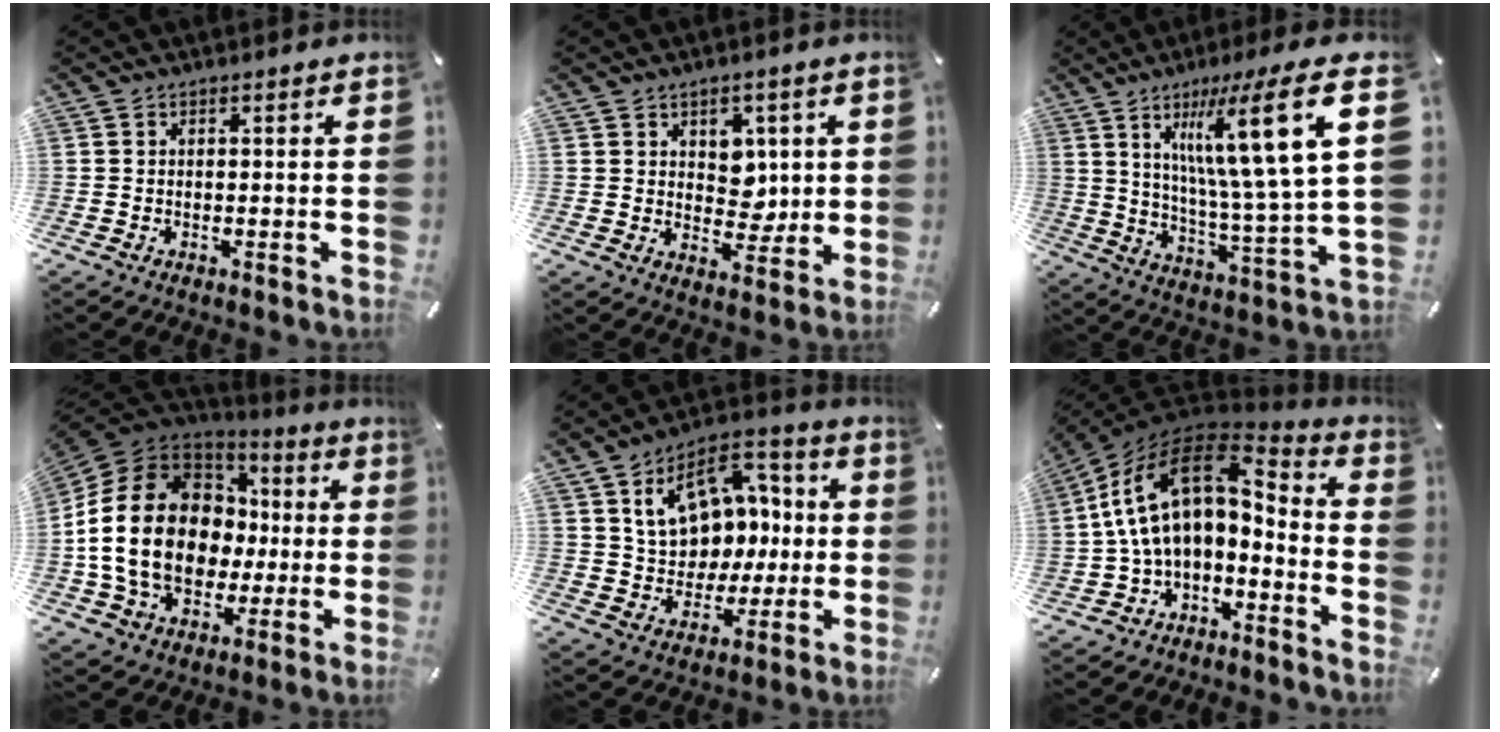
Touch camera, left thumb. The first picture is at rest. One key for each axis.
{"total": 7.1, "fx": 2.6, "fy": 6.0, "fz": 2.9, "tx": -0.028, "ty": -0.014, "tz": 0.043}
{"total": 21.2, "fx": 9.3, "fy": 3.0, "fz": 18.8, "tx": -0.313, "ty": -0.048, "tz": 0.122}
{"total": 22.0, "fx": -1.5, "fy": 16.6, "fz": 14.4, "tx": -0.323, "ty": 0.017, "tz": -0.022}
{"total": 15.1, "fx": 4.5, "fy": 12.1, "fz": 7.7, "tx": -0.120, "ty": -0.010, "tz": 0.091}
{"total": 17.9, "fx": 2.4, "fy": 10.8, "fz": 14.0, "tx": -0.294, "ty": -0.015, "tz": 0.043}